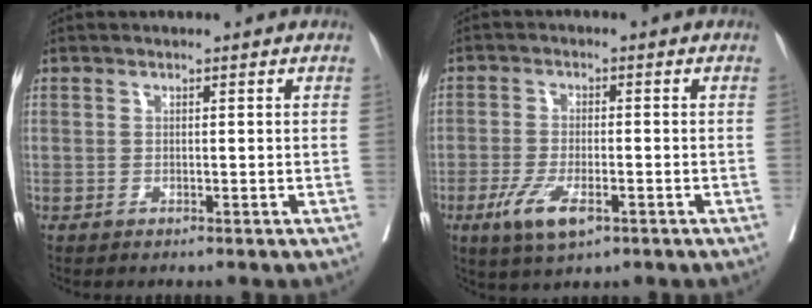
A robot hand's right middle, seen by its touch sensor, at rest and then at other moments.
{"total": 6.4, "force": [-3.1, 2.0, 5.2], "torque": [-0.105, -0.012, -0.050]}